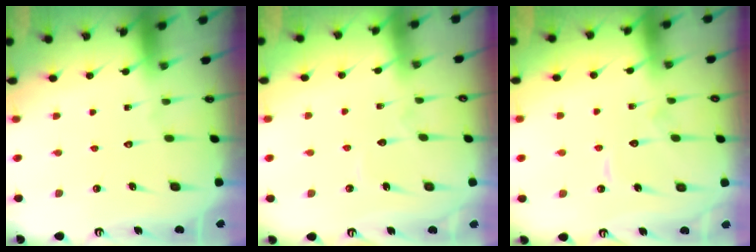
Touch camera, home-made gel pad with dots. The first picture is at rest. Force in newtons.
{"total": 2.9, "press": 2.9, "slide": 0.3}
{"total": 7.3, "press": 7.3, "slide": 0.7}